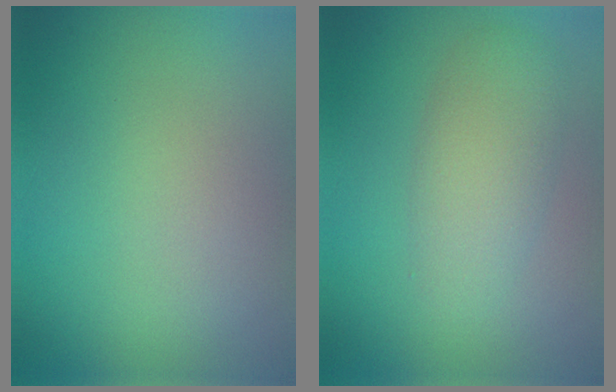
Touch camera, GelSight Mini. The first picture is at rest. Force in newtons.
{"total": 2.2, "press": 2.2, "slide": 0.2}